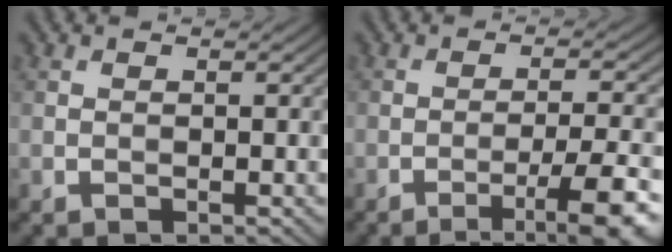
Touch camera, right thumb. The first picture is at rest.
{"total": 8.3, "force": [-4.3, 1.5, 7.0], "torque": [-0.112, 0.006, -0.061]}